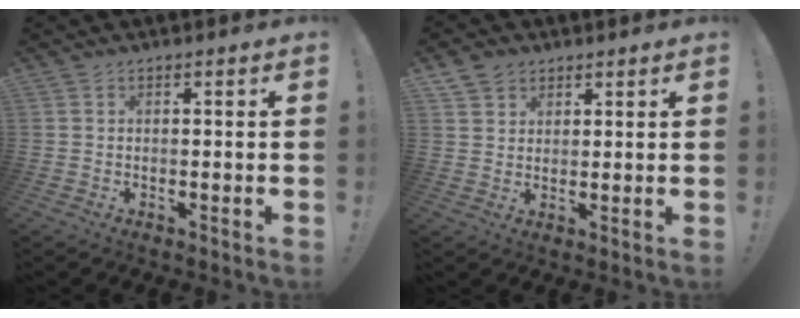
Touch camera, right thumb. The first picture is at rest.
{"total": 4.5, "force": [3.0, 3.4, 0.7], "torque": [-0.012, -0.013, 0.057]}